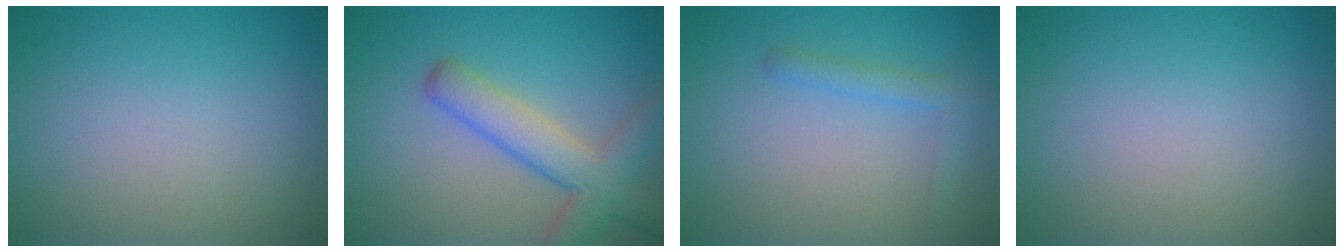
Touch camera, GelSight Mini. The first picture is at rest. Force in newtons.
{"total": 5.6, "press": 5.6, "slide": 0.3}
{"total": 1.7, "press": 1.7, "slide": 0.1}
{"total": 0.0}